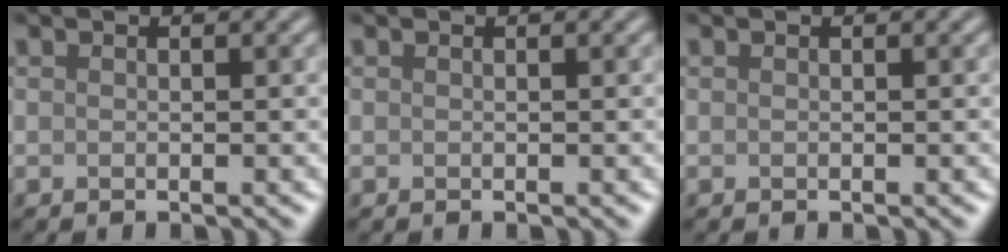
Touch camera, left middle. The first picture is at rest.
{"total": 0.0}
{"total": 0.0}